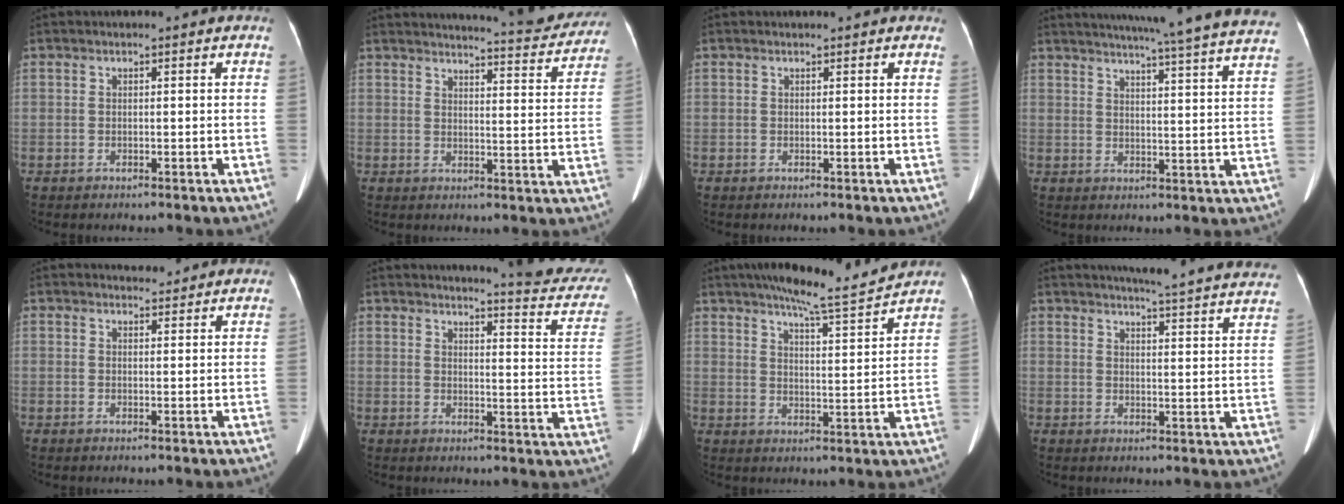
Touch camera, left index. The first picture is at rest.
{"total": 14.4, "force": [13.9, 1.3, 3.8], "torque": [-0.043, -0.043, 0.151]}
{"total": 2.1, "force": [1.8, 0.9, 0.6], "torque": [-0.007, 0.020, 0.012]}
{"total": 26.5, "force": [24.1, -1.0, 11.0], "torque": [-0.169, -0.064, 0.284]}
{"total": 3.1, "force": [3.0, 0.8, 0.2], "torque": [-0.007, 0.004, 0.034]}
{"total": 14.6, "force": [14.2, 0.6, 3.4], "torque": [-0.029, -0.091, 0.138]}
{"total": 11.1, "force": [10.1, -0.5, 4.6], "torque": [-0.074, -0.003, 0.145]}
{"total": 24.7, "force": [23.2, 0.8, 8.3], "torque": [-0.113, -0.071, 0.259]}